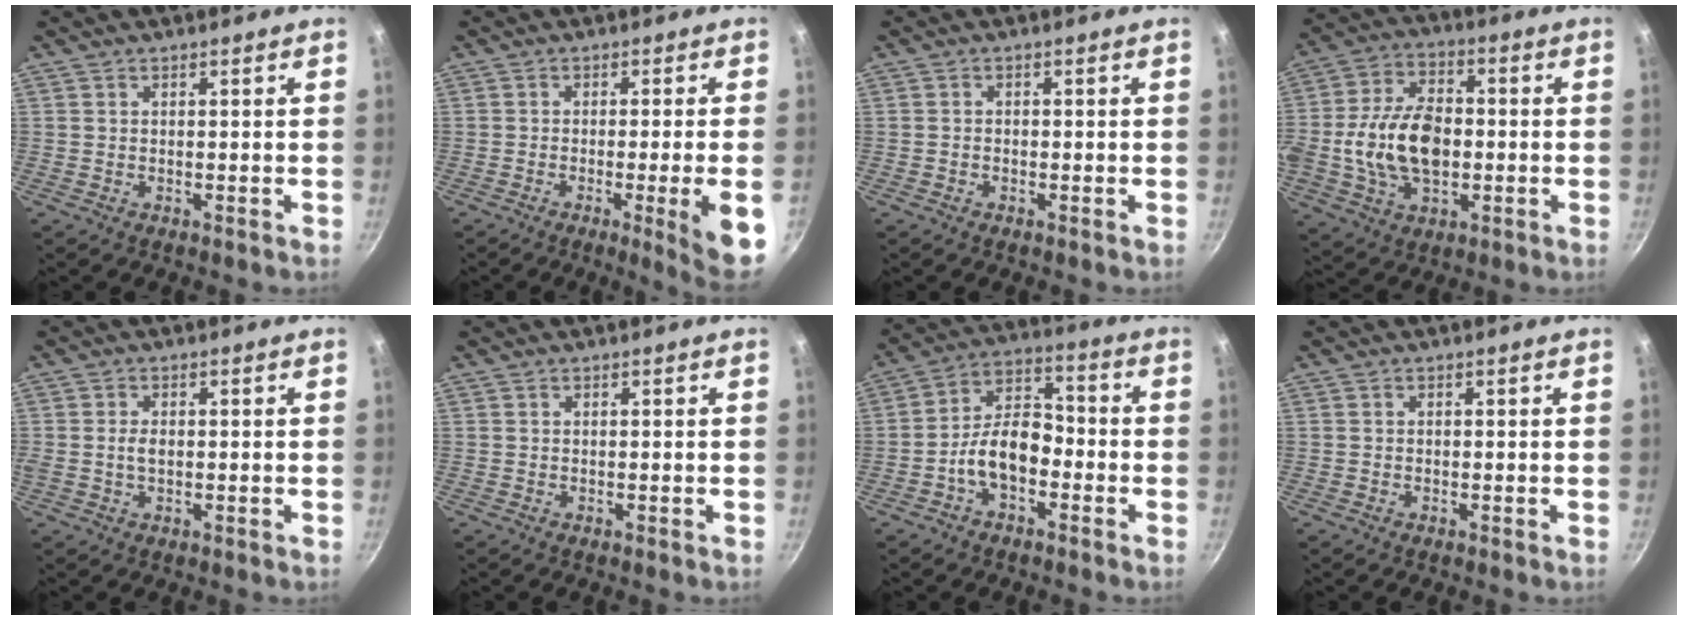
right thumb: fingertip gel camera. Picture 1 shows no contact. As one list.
[{"total": 8.6, "force": [-2.6, 0.2, 8.2], "torque": [-0.109, 0.004, -0.034]}, {"total": 0.8, "force": [-0.4, 0.6, 0.4], "torque": [-0.009, 0.003, -0.009]}, {"total": 16.5, "force": [-1.4, 10.6, 12.5], "torque": [-0.208, 0.026, -0.030]}, {"total": 2.4, "force": [-0.1, 1.5, 1.9], "torque": [-0.029, 0.007, -0.003]}, {"total": 0.0}, {"total": 10.1, "force": [-3.6, 6.1, 7.2], "torque": [-0.098, 0.053, -0.076]}, {"total": 0.0}]